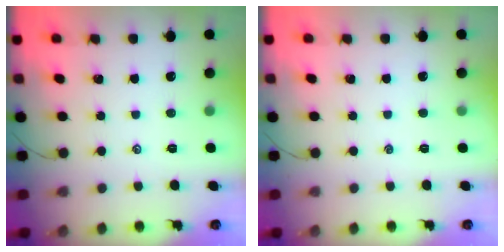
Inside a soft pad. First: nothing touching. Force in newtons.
{"total": 0.0}